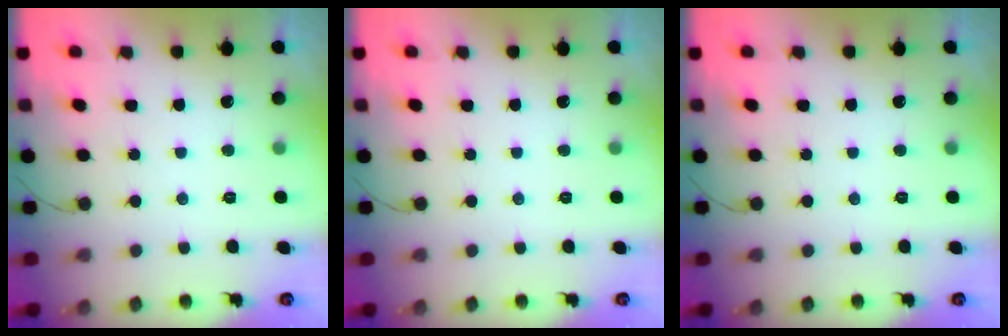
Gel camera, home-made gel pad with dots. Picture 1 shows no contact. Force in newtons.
{"total": 0.0}
{"total": 0.0}